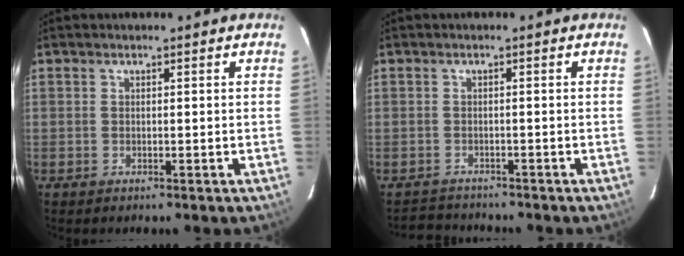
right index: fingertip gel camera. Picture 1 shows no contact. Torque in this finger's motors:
{"motor_torque": [-0.45, 0.00, -1.05, -0.21]}